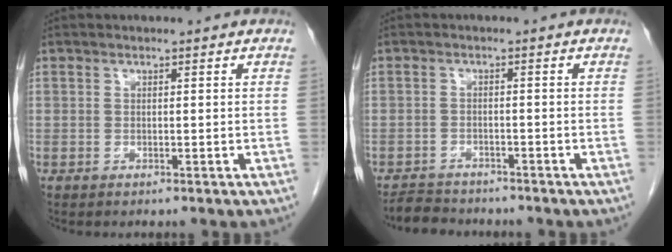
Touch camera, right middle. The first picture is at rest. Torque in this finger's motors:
{"motor_torque": [0.03, -0.02, 0.00, 0.00]}